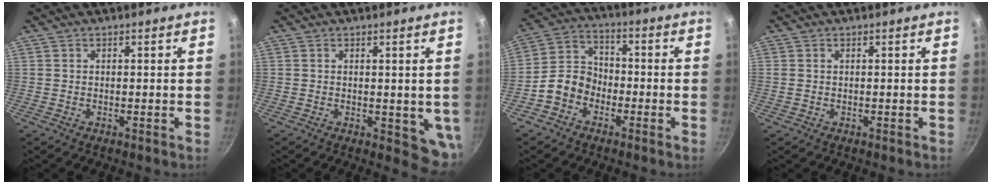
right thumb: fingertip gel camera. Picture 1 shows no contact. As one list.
[{"total": 5.6, "force": [0.2, 3.0, 4.7], "torque": [-0.045, -0.013, 0.005]}, {"total": 7.9, "force": [-3.5, 6.2, 3.5], "torque": [-0.038, 0.041, -0.084]}, {"total": 0.6, "force": [0.2, 0.5, 0.4], "torque": [-0.008, 0.002, 0.002]}]